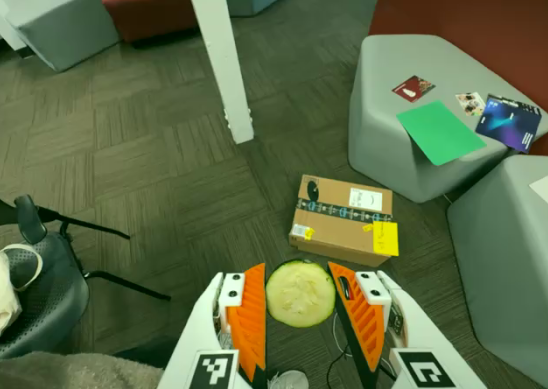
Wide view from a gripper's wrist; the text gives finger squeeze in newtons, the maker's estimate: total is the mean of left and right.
{"total": 7.7, "left": 8.1, "right": 7.4}